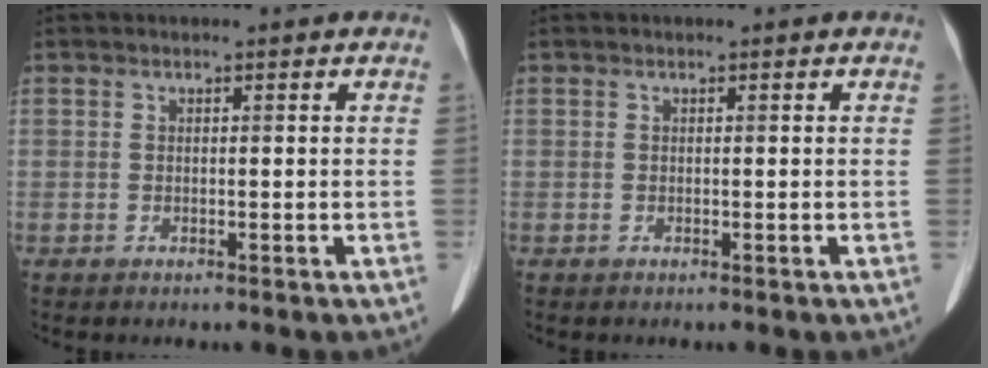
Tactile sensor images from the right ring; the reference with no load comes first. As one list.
[{"total": 0.0}]